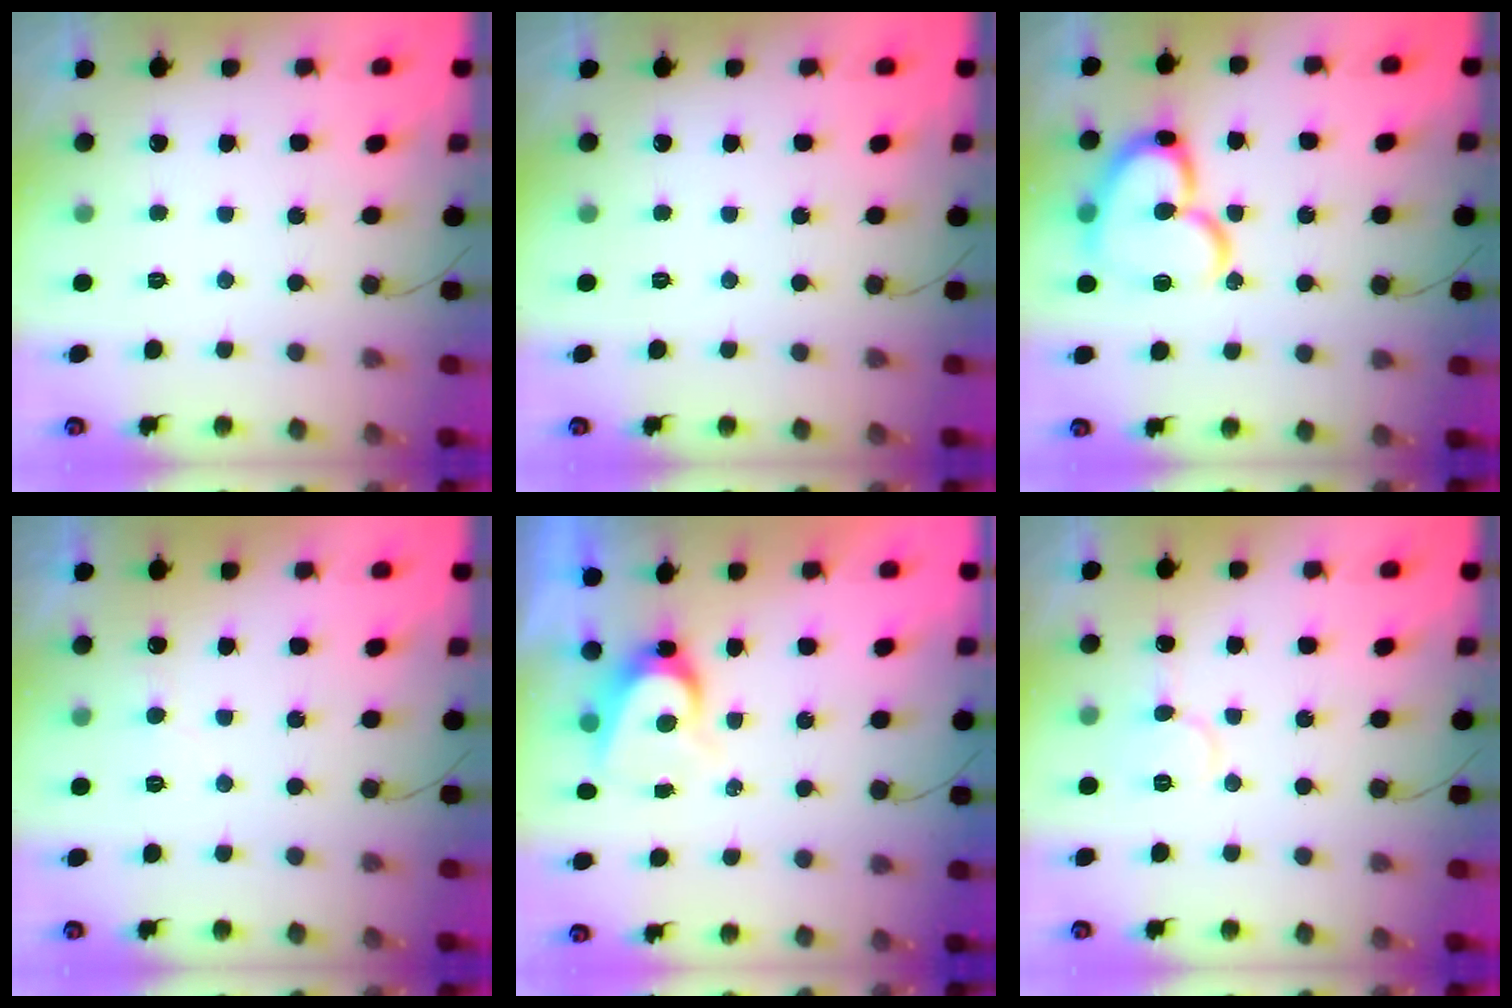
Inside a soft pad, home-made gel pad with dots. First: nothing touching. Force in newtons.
{"total": 0.0}
{"total": 18.1, "press": 18.0, "slide": 1.8}
{"total": 5.1, "press": 5.0, "slide": 0.5}
{"total": 5.8, "press": 5.8, "slide": 0.6}
{"total": 6.2, "press": 6.2, "slide": 0.5}